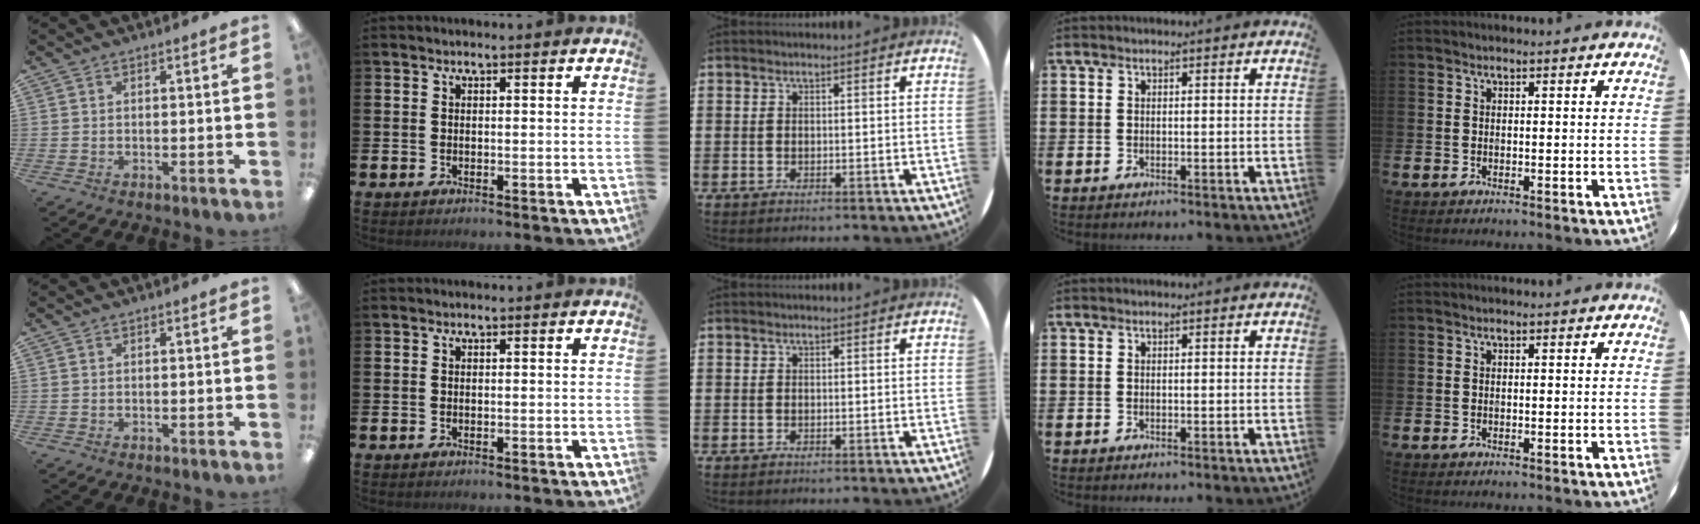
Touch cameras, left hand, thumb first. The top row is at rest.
{}